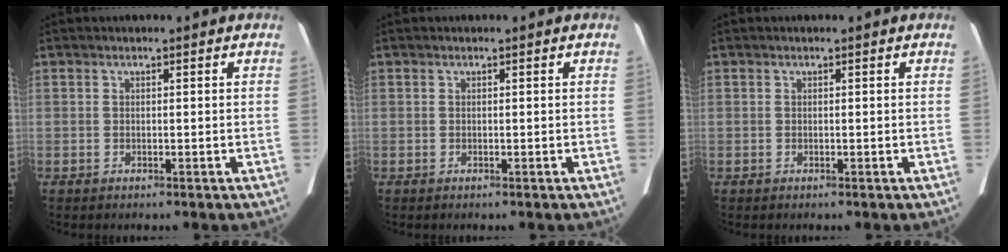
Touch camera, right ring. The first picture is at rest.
{"total": 0.0}
{"total": 0.0}